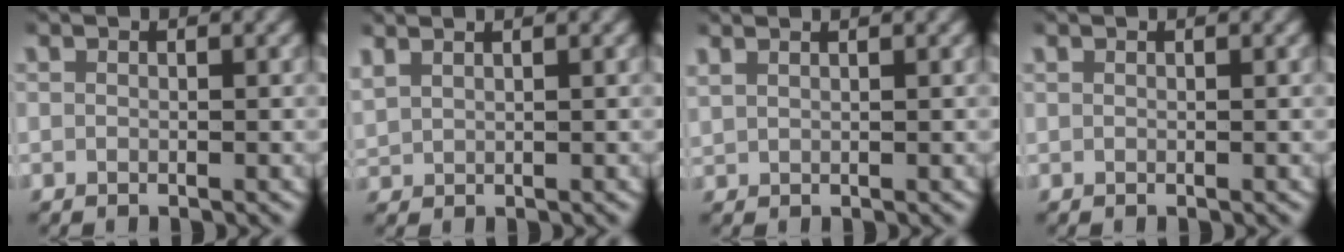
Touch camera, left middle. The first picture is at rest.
{"total": 2.5, "force": [1.9, 1.4, 1.1], "torque": [-0.026, 0.010, 0.036]}
{"total": 2.1, "force": [1.8, 0.7, 0.9], "torque": [-0.015, 0.008, 0.032]}
{"total": 0.0}